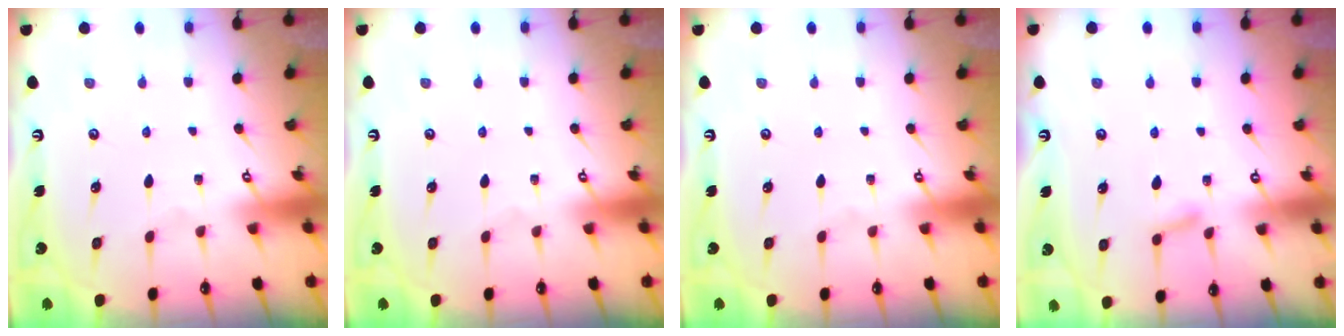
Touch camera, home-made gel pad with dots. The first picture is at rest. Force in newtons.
{"total": 0.0}
{"total": 0.0}
{"total": 5.9, "press": 5.9, "slide": 0.6}